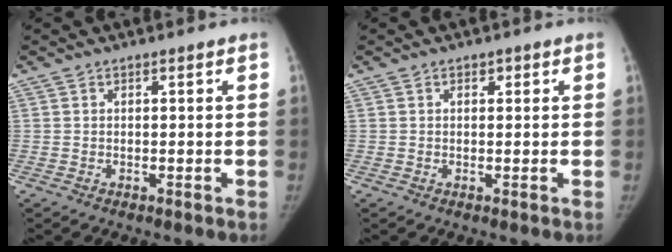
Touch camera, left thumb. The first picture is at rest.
{"total": 1.1, "force": [0.6, 0.8, 0.5], "torque": [0.005, -0.001, 0.006]}